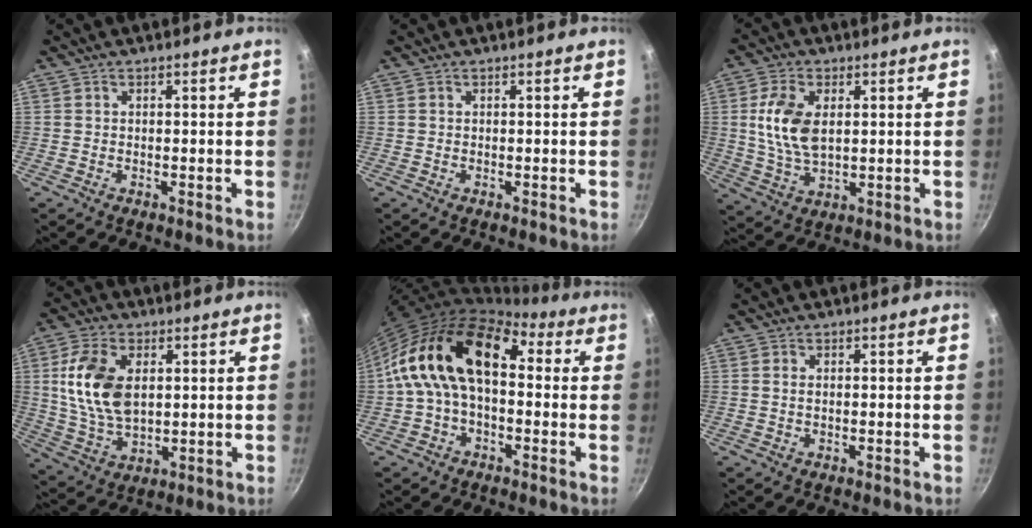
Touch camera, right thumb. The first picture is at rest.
{"total": 0.0}
{"total": 10.2, "force": [2.0, 5.9, 8.1], "torque": [-0.153, -0.008, 0.039]}
{"total": 13.7, "force": [2.8, 8.4, 10.5], "torque": [-0.188, -0.014, 0.059]}
{"total": 17.3, "force": [1.3, 10.8, 13.4], "torque": [-0.215, 0.043, 0.001]}
{"total": 0.9, "force": [0.2, 0.5, 0.7], "torque": [-0.014, 0.001, 0.003]}